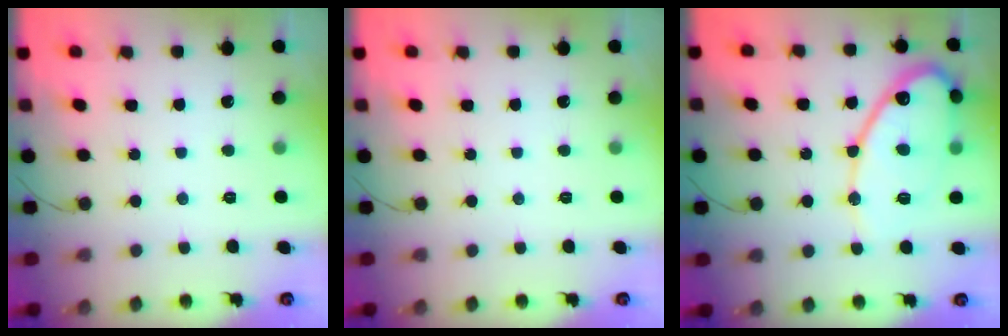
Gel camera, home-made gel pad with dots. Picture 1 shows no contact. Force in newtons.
{"total": 0.0}
{"total": 15.4, "press": 15.3, "slide": 1.2}